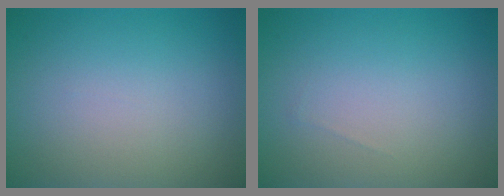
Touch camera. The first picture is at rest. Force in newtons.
{"total": 0.0}